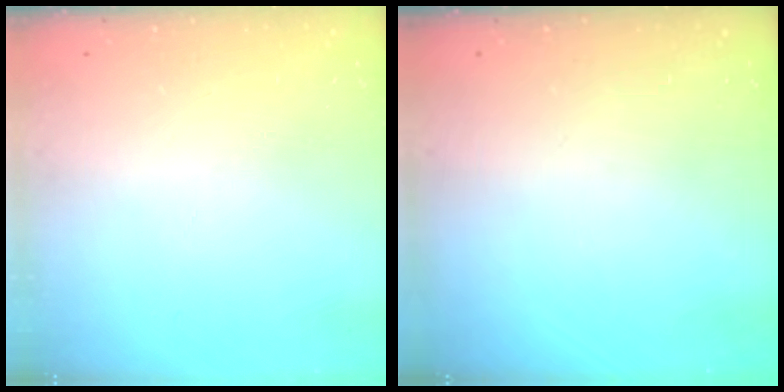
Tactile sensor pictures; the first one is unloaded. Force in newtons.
{"total": 0.0}